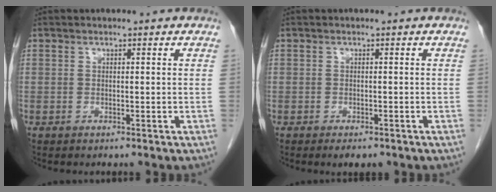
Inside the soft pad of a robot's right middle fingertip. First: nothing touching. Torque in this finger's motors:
{"motor_torque": [0.21, -0.02, -0.05, -0.03]}